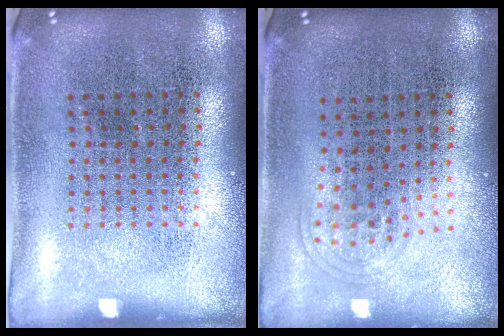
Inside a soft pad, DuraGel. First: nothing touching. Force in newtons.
{"total": 1.0, "press": 0.7, "slide": 0.8}